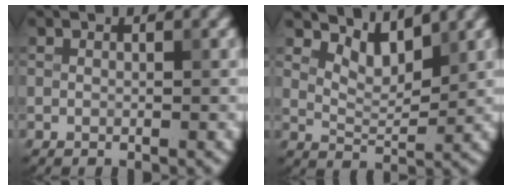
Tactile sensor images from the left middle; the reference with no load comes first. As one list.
[{"total": 3.2, "force": [2.6, 1.0, 1.6], "torque": [-0.035, -0.008, 0.046]}]